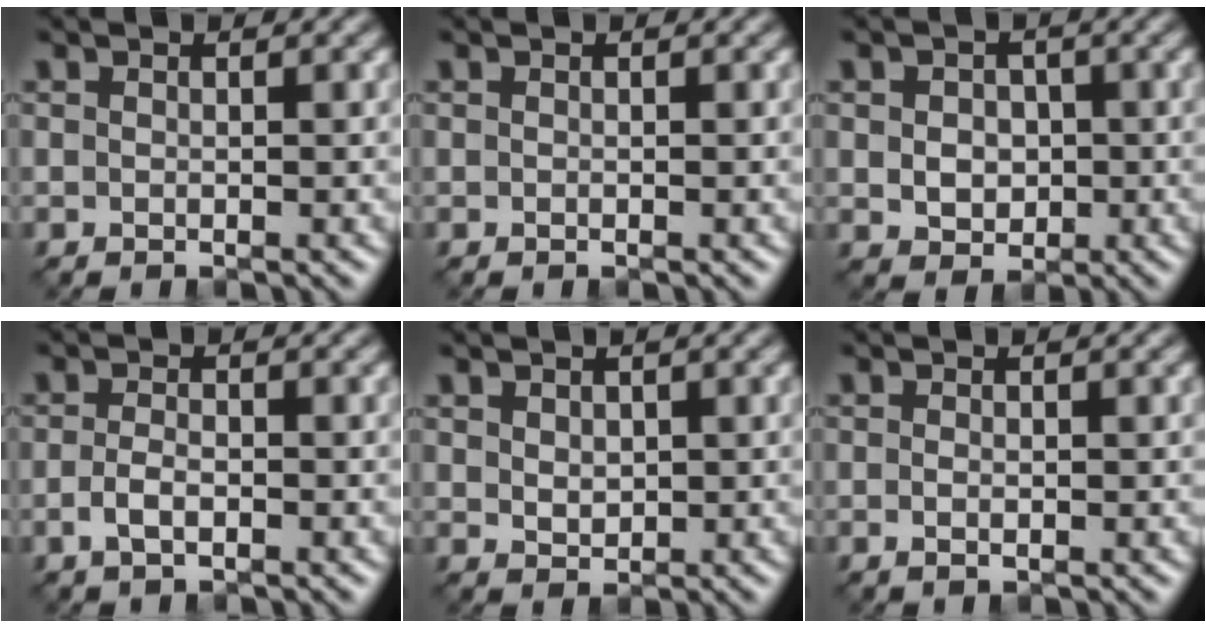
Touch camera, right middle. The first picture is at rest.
{"total": 0.0}
{"total": 3.6, "force": [-0.1, 3.0, 2.1], "torque": [-0.025, -0.002, -0.005]}
{"total": 1.9, "force": [-0.7, 0.9, 1.5], "torque": [-0.033, -0.002, -0.016]}
{"total": 1.5, "force": [0.5, 1.1, 0.8], "torque": [-0.015, -0.003, 0.014]}
{"total": 0.9, "force": [-0.1, 0.5, 0.8], "torque": [-0.018, -0.003, -0.002]}